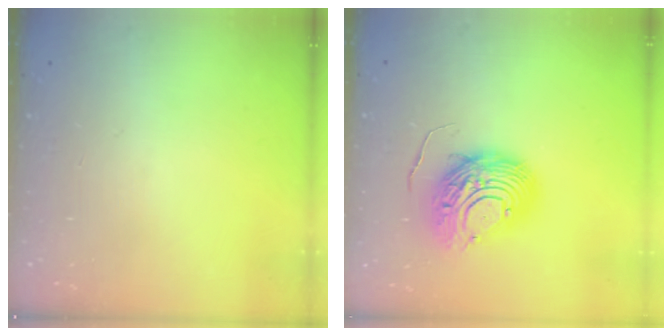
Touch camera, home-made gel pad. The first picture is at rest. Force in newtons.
{"total": 11.8, "press": 11.8, "slide": 1.3}